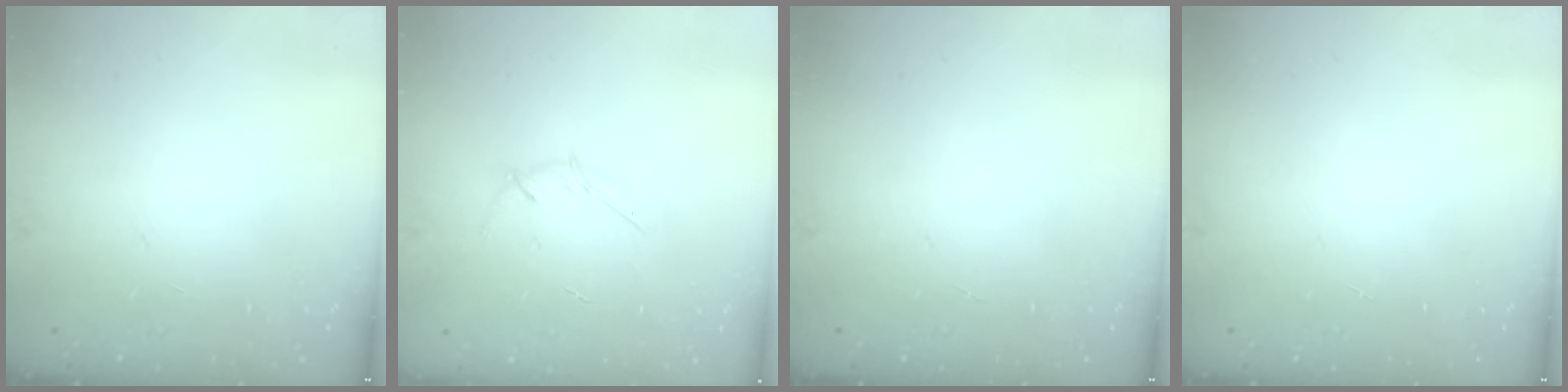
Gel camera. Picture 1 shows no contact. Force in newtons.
{"total": 3.6, "press": 3.5, "slide": 0.9}
{"total": 0.0}
{"total": 0.0}